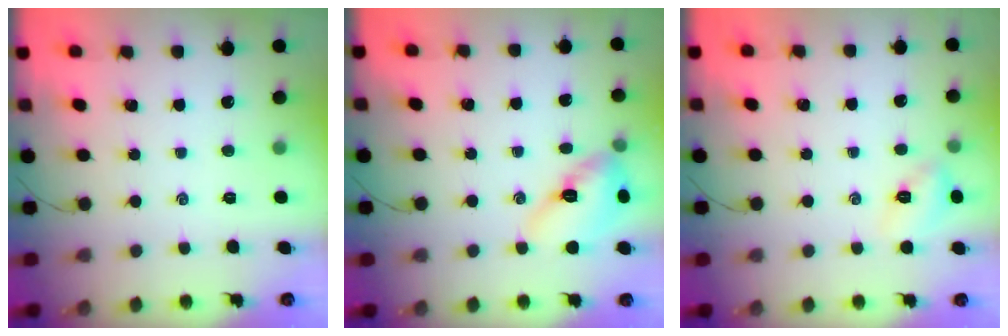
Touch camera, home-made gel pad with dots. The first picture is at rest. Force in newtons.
{"total": 12.3, "press": 12.2, "slide": 1.6}
{"total": 6.3, "press": 6.1, "slide": 1.3}